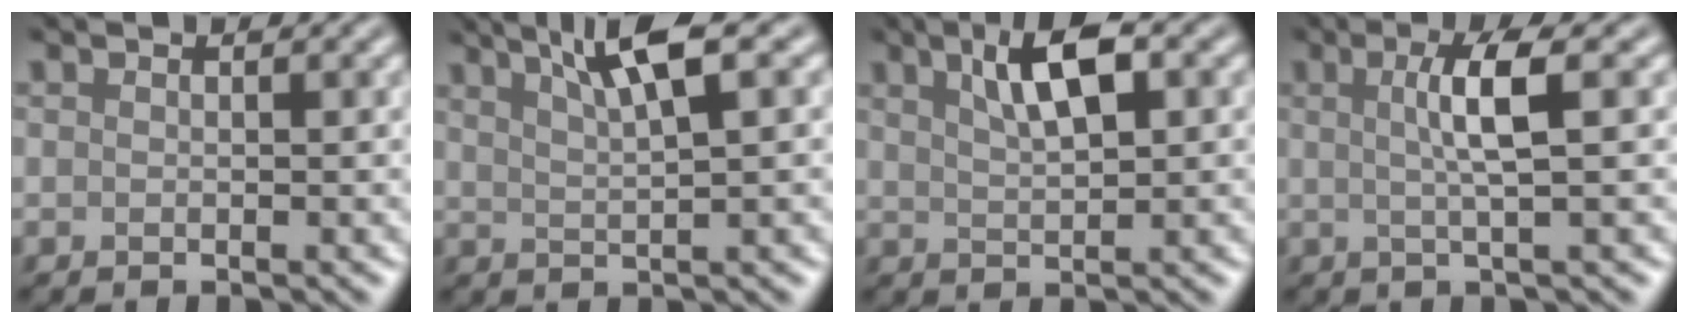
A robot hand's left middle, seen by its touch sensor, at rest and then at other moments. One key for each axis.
{"total": 5.1, "fx": 2.6, "fy": 0.8, "fz": 4.3, "tx": -0.071, "ty": 0.016, "tz": 0.052}
{"total": 4.4, "fx": 1.7, "fy": 1.3, "fz": 3.9, "tx": -0.073, "ty": 0.008, "tz": 0.034}
{"total": 3.5, "fx": 0.2, "fy": 0.4, "fz": 3.5, "tx": -0.064, "ty": 0.005, "tz": 0.009}